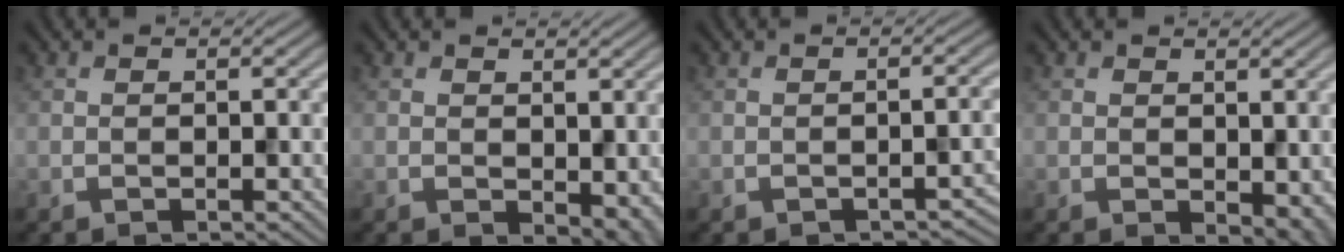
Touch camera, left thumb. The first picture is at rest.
{"total": 3.5, "force": [0.1, 2.3, 2.7], "torque": [-0.040, -0.011, 0.008]}
{"total": 1.8, "force": [-1.2, 0.6, 1.2], "torque": [-0.017, 0.000, -0.013]}
{"total": 3.2, "force": [0.0, 2.0, 2.4], "torque": [-0.035, -0.010, 0.007]}